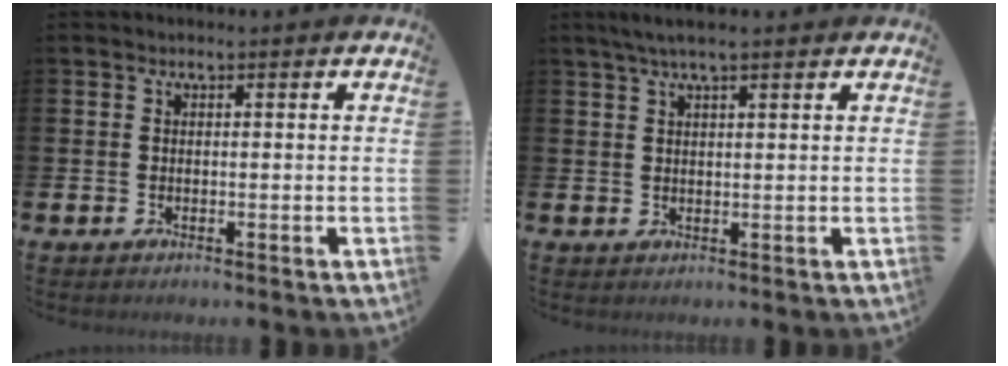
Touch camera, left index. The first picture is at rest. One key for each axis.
{"total": 3.4, "fx": 2.5, "fy": 0.5, "fz": 2.2, "tx": -0.047, "ty": 0.003, "tz": 0.044}